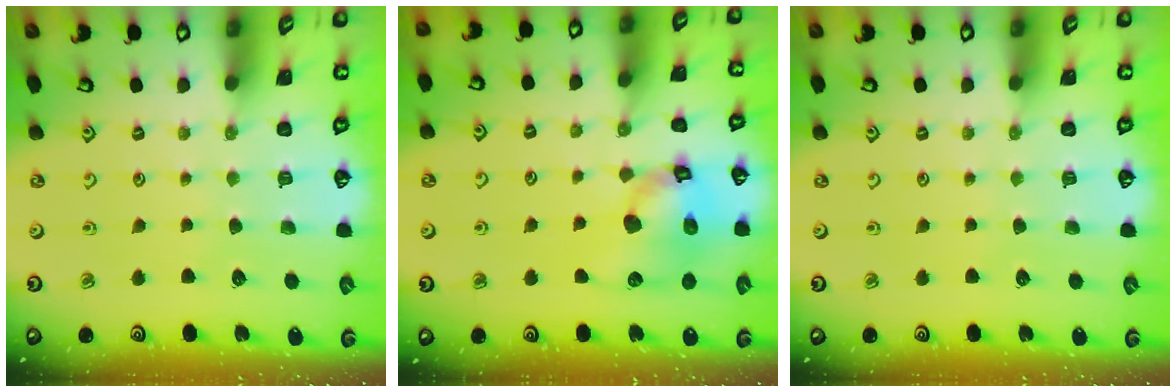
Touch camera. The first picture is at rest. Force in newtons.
{"total": 14.3, "press": 14.2, "slide": 1.9}
{"total": 0.0}